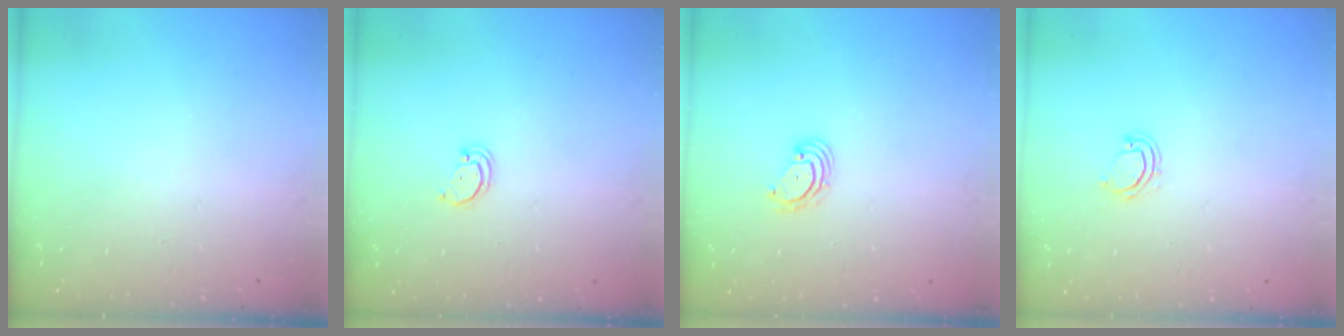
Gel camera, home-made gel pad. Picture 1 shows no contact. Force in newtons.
{"total": 1.6, "press": 1.6, "slide": 0.1}
{"total": 3.2, "press": 3.1, "slide": 0.4}
{"total": 3.9, "press": 3.9, "slide": 0.4}